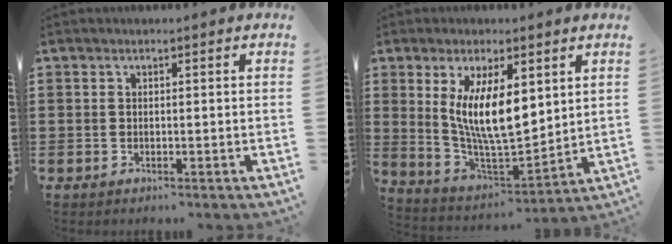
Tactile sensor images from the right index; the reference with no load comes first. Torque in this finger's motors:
{"motor_torque": [1.93, 0.21, 1.05, 0.21]}